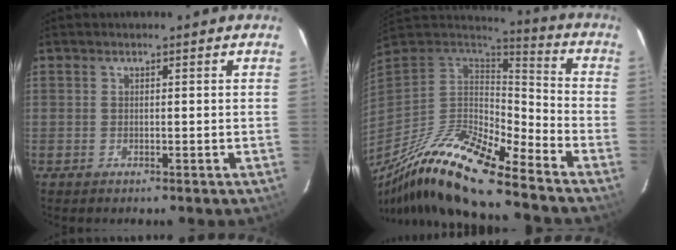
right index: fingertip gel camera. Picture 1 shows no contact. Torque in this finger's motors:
{"motor_torque": [1.21, -0.93, 0.42, 0.13]}